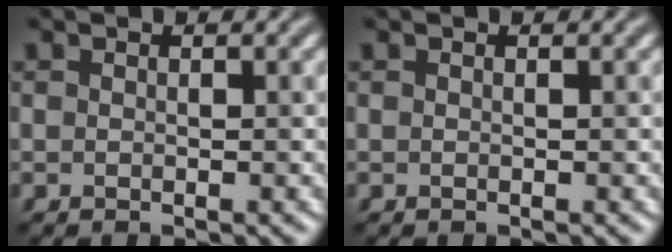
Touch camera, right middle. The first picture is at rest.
{"total": 0.0}